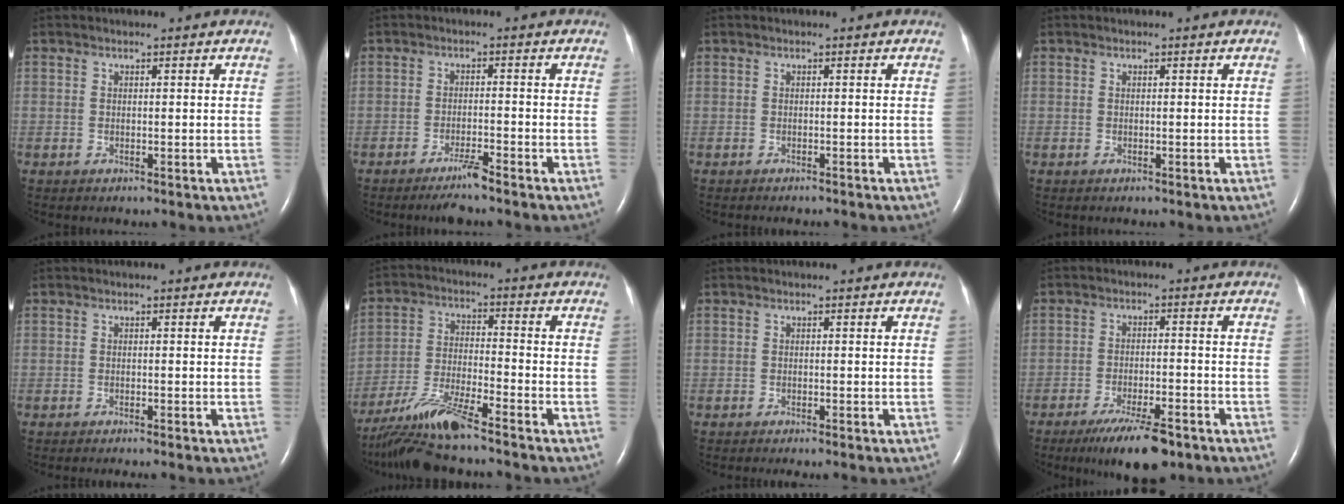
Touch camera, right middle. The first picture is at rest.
{"total": 3.3, "force": [-2.8, -0.3, 1.9], "torque": [-0.040, -0.008, -0.052]}
{"total": 2.7, "force": [-2.4, 0.1, 1.2], "torque": [-0.021, -0.005, -0.025]}
{"total": 0.0}
{"total": 2.5, "force": [-2.1, -0.3, 1.4], "torque": [-0.014, 0.000, -0.021]}
{"total": 9.7, "force": [-8.4, -0.5, 4.7], "torque": [-0.099, -0.019, -0.159]}
{"total": 1.9, "force": [-1.5, -0.2, 1.1], "torque": [-0.013, 0.001, -0.014]}
{"total": 9.2, "force": [-6.5, 1.7, 6.3], "torque": [-0.107, -0.019, -0.103]}